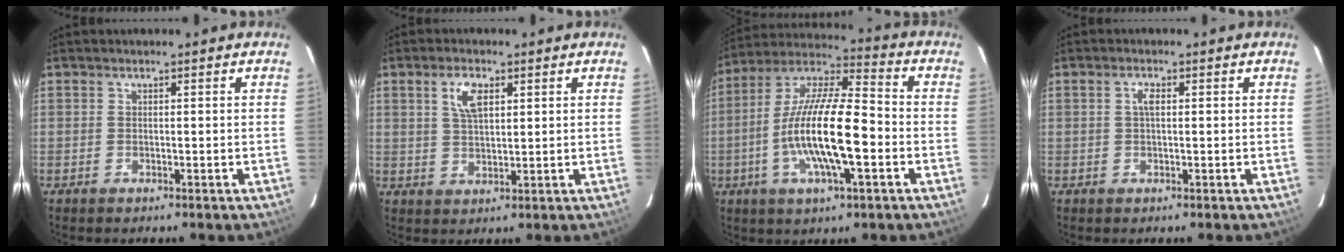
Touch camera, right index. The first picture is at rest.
{"total": 5.2, "force": [2.2, 2.4, 4.1], "torque": [-0.075, 0.009, 0.043]}
{"total": 17.6, "force": [-4.1, 4.3, 16.6], "torque": [-0.315, -0.007, -0.082]}
{"total": 1.7, "force": [0.3, 0.6, 1.6], "torque": [-0.031, 0.005, 0.003]}